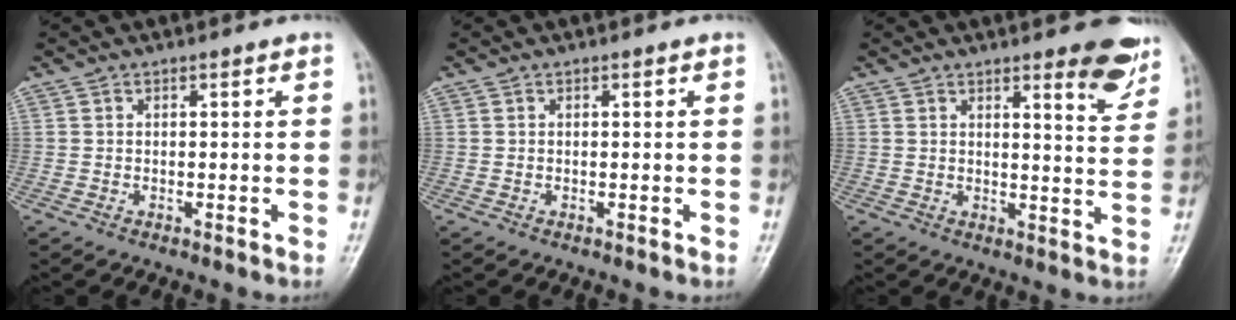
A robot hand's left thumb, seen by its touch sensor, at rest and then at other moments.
{"total": 0.0}
{"total": 8.0, "force": [5.2, 2.0, 5.7], "torque": [-0.047, -0.033, 0.062]}